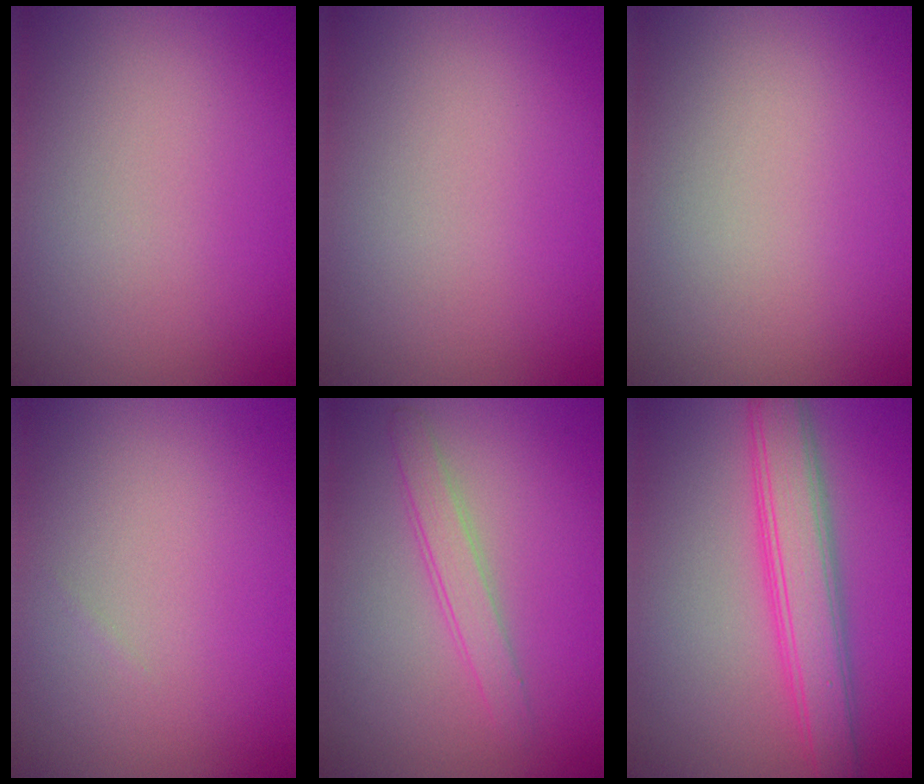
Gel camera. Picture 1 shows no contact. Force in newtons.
{"total": 0.0}
{"total": 0.0}
{"total": 0.0}
{"total": 2.2, "press": 2.2, "slide": 0.1}
{"total": 5.4, "press": 5.4, "slide": 0.1}